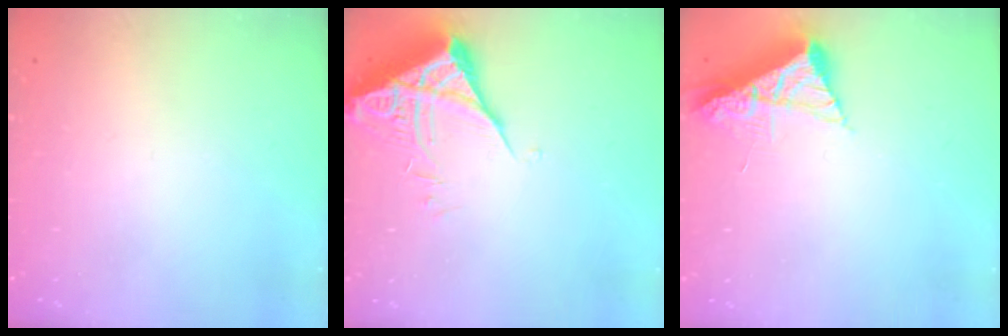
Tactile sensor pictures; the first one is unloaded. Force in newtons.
{"total": 5.7, "press": 5.7, "slide": 0.5}
{"total": 8.1, "press": 8.1, "slide": 0.8}